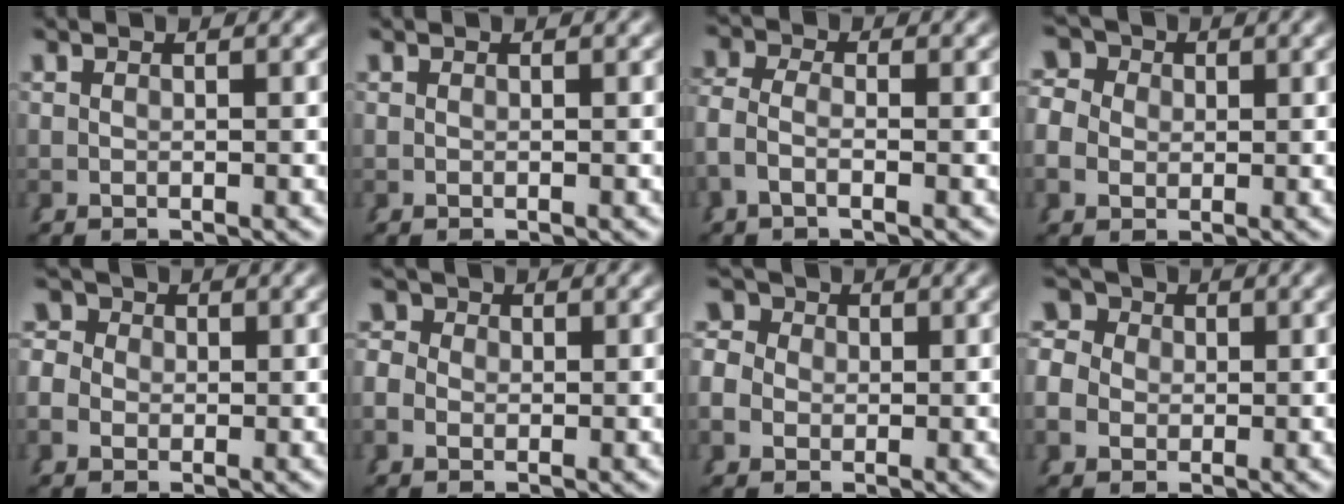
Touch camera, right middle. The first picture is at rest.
{"total": 0.0}
{"total": 3.0, "force": [-0.9, 1.8, 2.1], "torque": [-0.066, -0.011, -0.017]}
{"total": 7.2, "force": [1.9, 6.1, 3.3], "torque": [-0.068, 0.012, 0.014]}
{"total": 6.1, "force": [1.2, 5.4, 2.5], "torque": [-0.051, 0.014, 0.000]}
{"total": 4.5, "force": [0.9, 4.1, 1.8], "torque": [-0.036, 0.014, -0.005]}
{"total": 7.3, "force": [1.6, 6.4, 3.2], "torque": [-0.068, 0.013, 0.007]}
{"total": 8.2, "force": [1.7, 7.0, 3.7], "torque": [-0.079, 0.010, 0.010]}